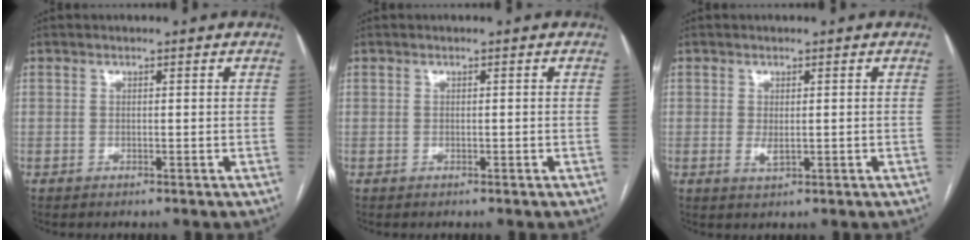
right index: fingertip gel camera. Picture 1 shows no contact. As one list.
[{"total": 0.0}, {"total": 1.5, "force": [0.0, 0.6, 1.3], "torque": [-0.025, -0.006, 0.006]}]